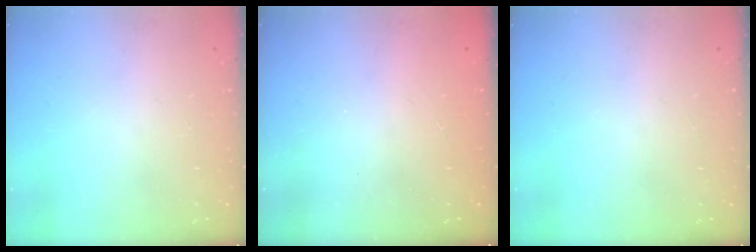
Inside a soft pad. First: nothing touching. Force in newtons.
{"total": 2.5, "press": 2.4, "slide": 0.8}
{"total": 0.0}